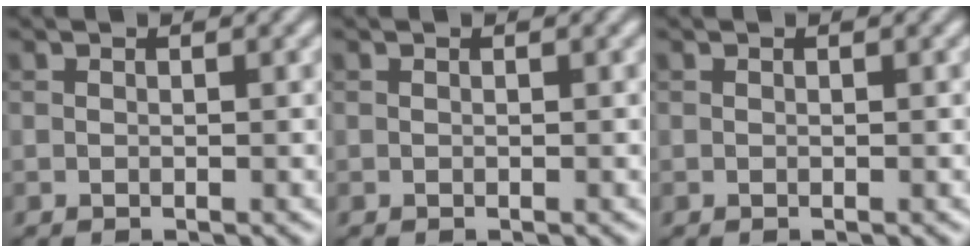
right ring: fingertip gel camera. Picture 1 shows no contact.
{"total": 0.0}
{"total": 0.0}